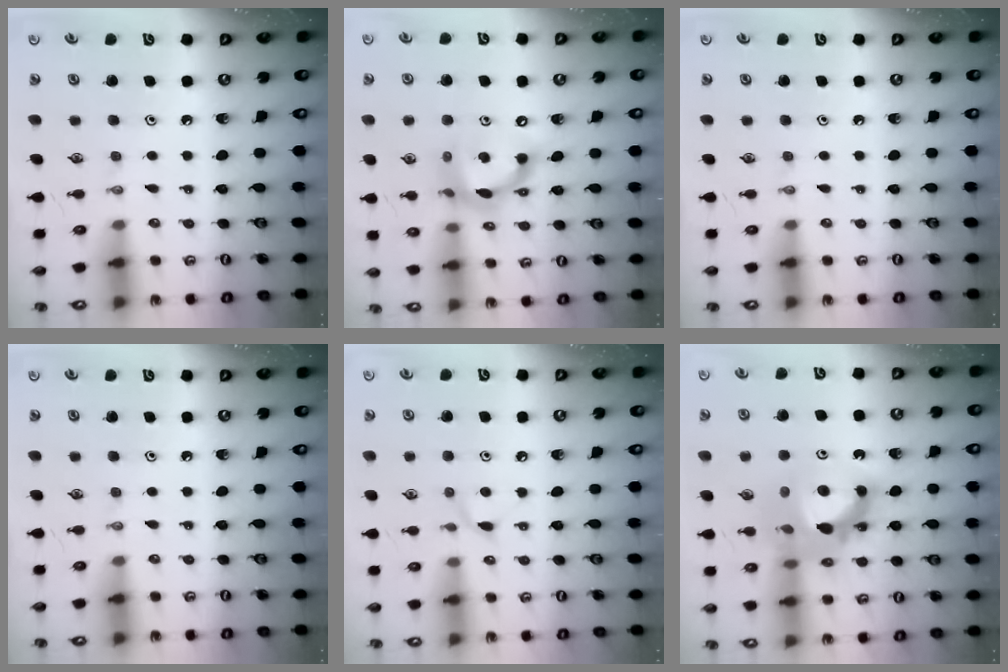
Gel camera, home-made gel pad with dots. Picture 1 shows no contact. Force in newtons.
{"total": 13.9, "press": 13.9, "slide": 0.8}
{"total": 0.0}
{"total": 0.0}
{"total": 5.7, "press": 5.6, "slide": 0.7}
{"total": 13.8, "press": 13.6, "slide": 2.4}